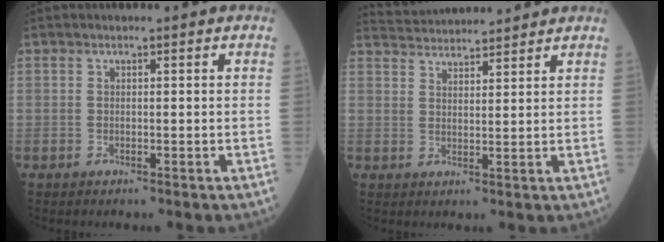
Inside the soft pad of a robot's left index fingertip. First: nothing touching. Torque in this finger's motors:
{"motor_torque": [0.92, -1.18, 0.04, 0.00]}